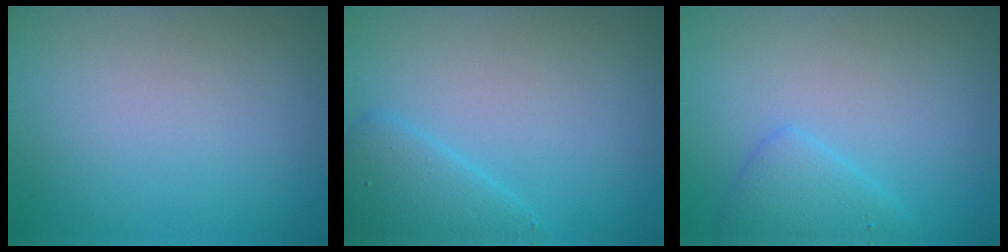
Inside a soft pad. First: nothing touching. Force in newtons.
{"total": 2.9, "press": 2.9, "slide": 0.2}
{"total": 2.4, "press": 2.4, "slide": 0.1}